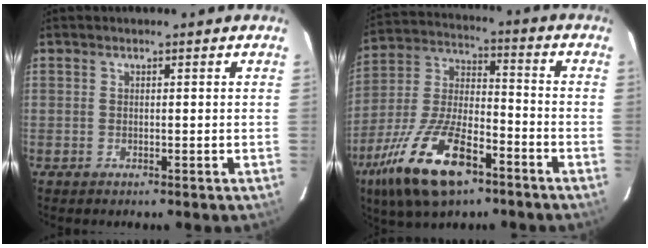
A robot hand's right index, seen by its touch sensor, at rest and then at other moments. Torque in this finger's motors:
{"motor_torque": [1.36, -0.78, 1.05, 0.21]}